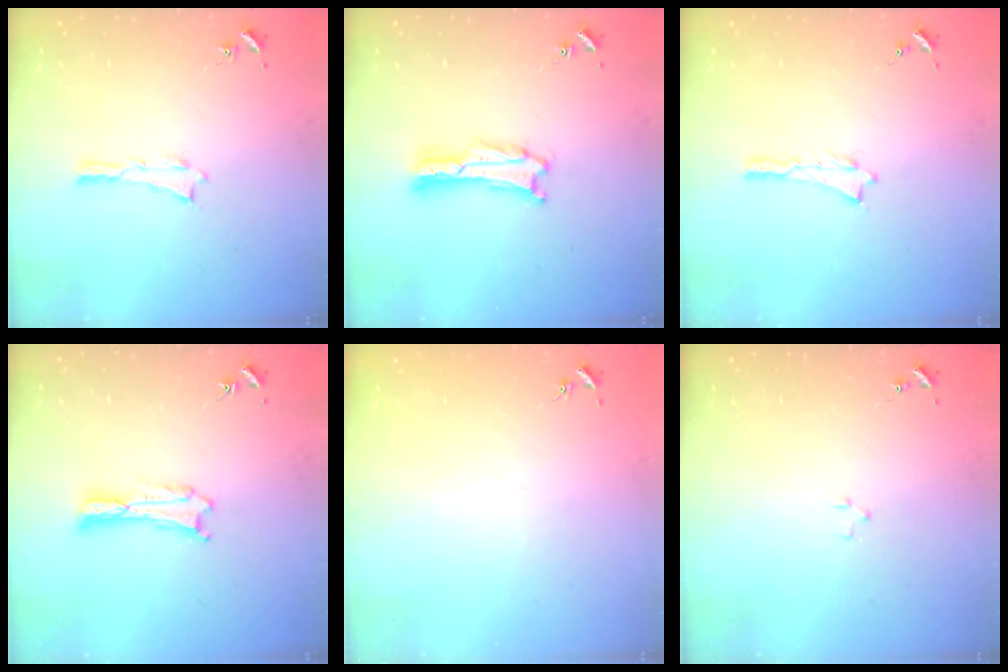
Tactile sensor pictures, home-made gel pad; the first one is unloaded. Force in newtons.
{"total": 1.7, "press": 1.7, "slide": 0.3}
{"total": 0.0}
{"total": 0.5, "press": 0.5, "slide": 0.2}
{"total": 0.0}
{"total": 0.7, "press": 0.7, "slide": 0.2}